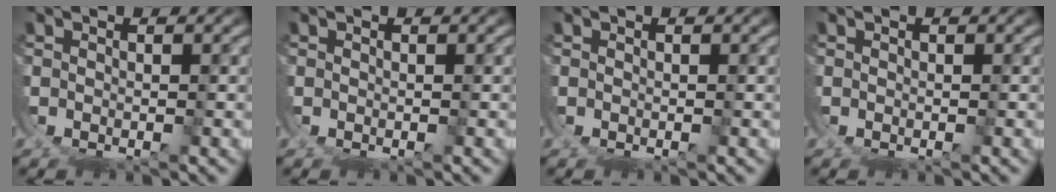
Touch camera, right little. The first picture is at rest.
{"total": 0.0}
{"total": 0.0}
{"total": 0.0}